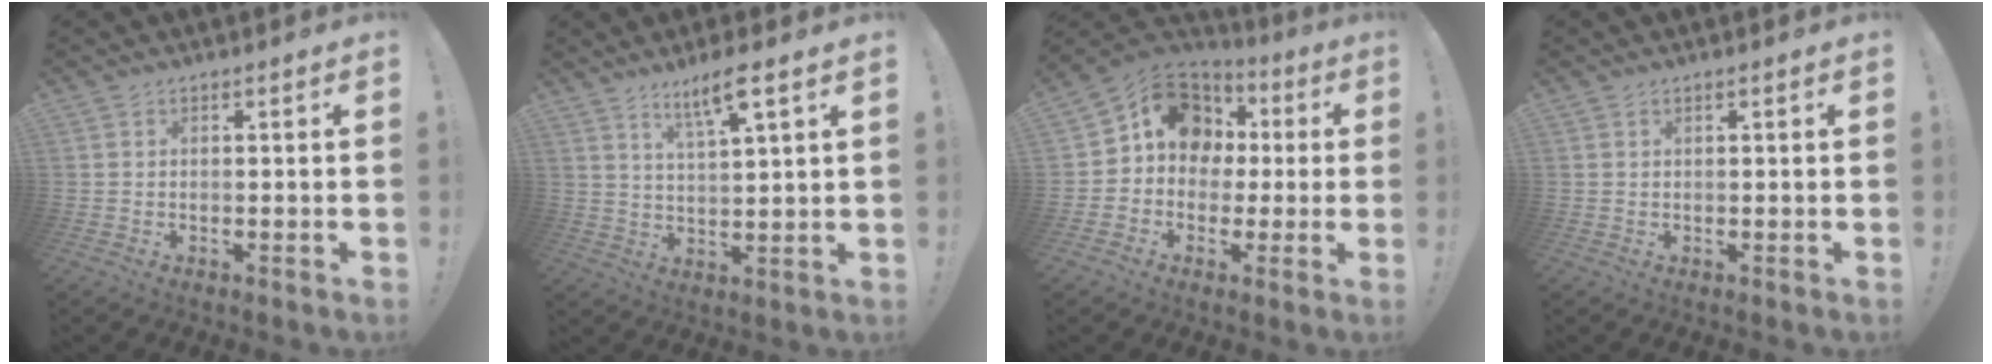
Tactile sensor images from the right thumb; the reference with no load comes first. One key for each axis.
{"total": 8.2, "fx": 5.5, "fy": 0.9, "fz": 6.0, "tx": -0.096, "ty": -0.029, "tz": 0.089}
{"total": 15.0, "fx": 3.2, "fy": 12.5, "fz": 7.6, "tx": -0.105, "ty": 0.001, "tz": 0.072}
{"total": 0.8, "fx": 0.4, "fy": 0.0, "fz": 0.7, "tx": -0.016, "ty": 0.002, "tz": 0.007}